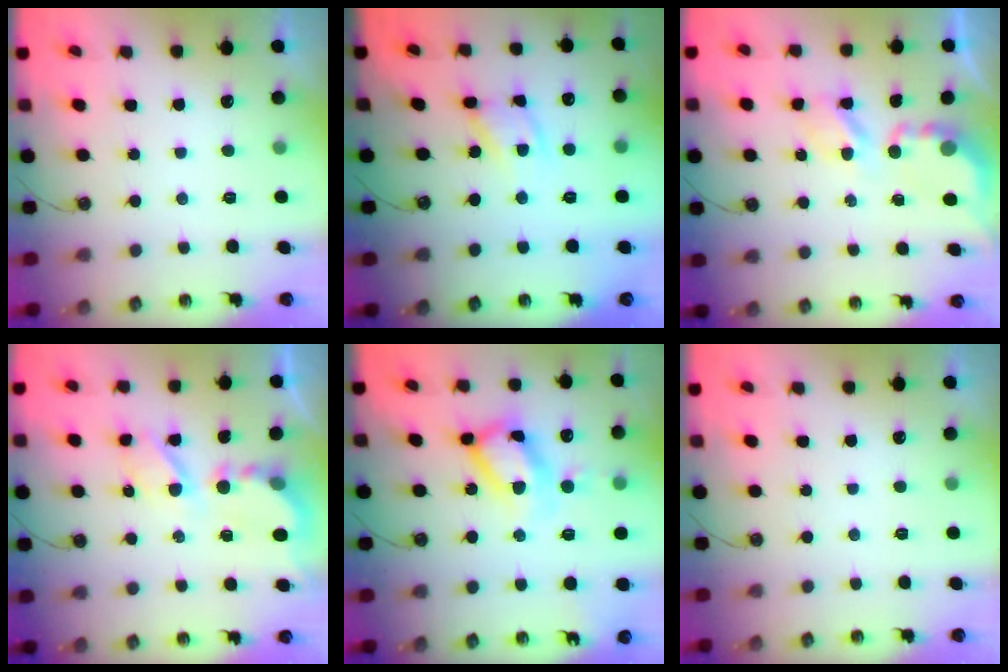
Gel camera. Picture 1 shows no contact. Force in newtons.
{"total": 12.1, "press": 12.0, "slide": 1.3}
{"total": 4.7, "press": 4.7, "slide": 0.2}
{"total": 7.2, "press": 7.2, "slide": 0.6}
{"total": 16.2, "press": 16.1, "slide": 1.9}
{"total": 0.0}